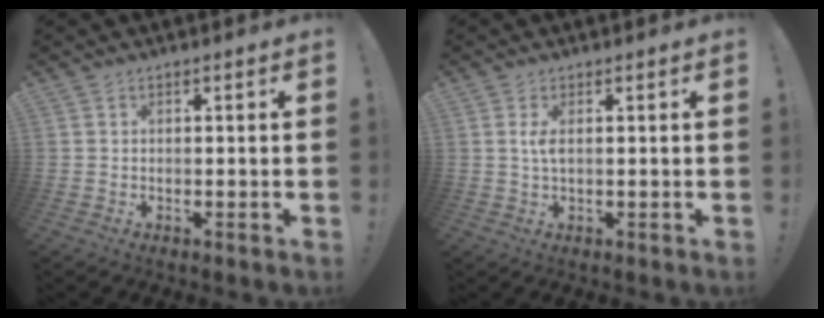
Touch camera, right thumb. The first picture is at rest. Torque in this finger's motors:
{"motor_torque": [0.04, 0.02, 0.37, -0.03, 0.03]}